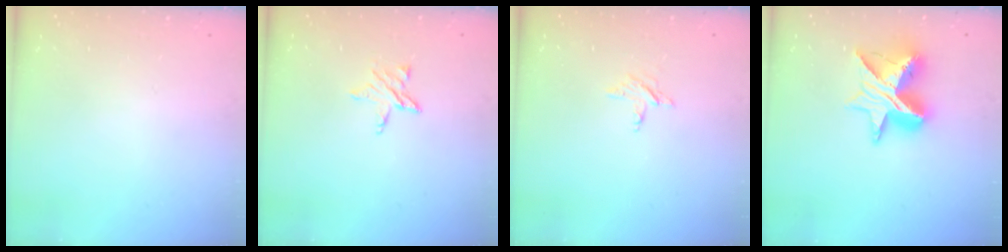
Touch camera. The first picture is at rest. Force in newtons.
{"total": 5.6, "press": 5.6, "slide": 0.5}
{"total": 3.0, "press": 3.0, "slide": 0.3}
{"total": 13.1, "press": 13.0, "slide": 0.9}